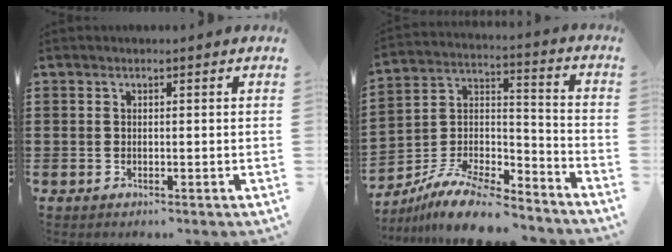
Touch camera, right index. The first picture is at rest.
{"total": 11.3, "force": [-9.9, 3.0, 4.6], "torque": [-0.095, 0.026, -0.195]}